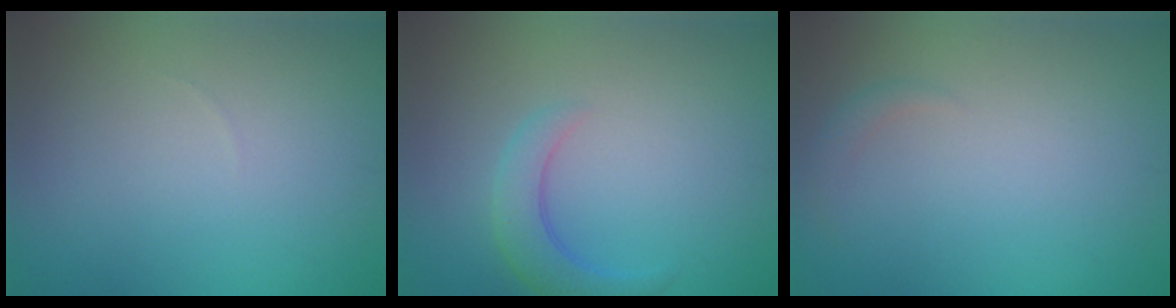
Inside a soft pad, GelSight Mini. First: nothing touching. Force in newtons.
{"total": 2.9, "press": 2.9, "slide": 0.2}
{"total": 0.8, "press": 0.8, "slide": 0.0}